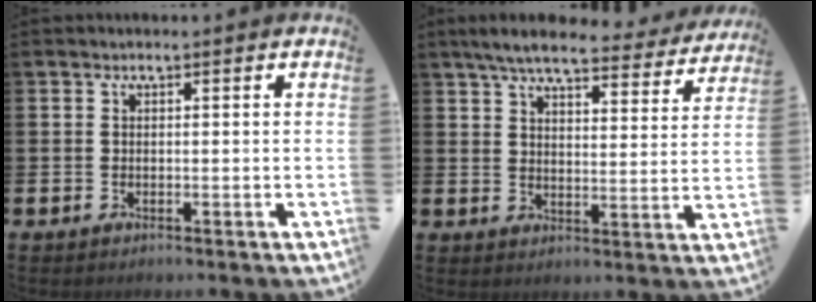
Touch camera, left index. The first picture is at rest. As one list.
[{"total": 6.8, "force": [6.1, 1.0, 2.8], "torque": [-0.064, -0.030, 0.103]}]